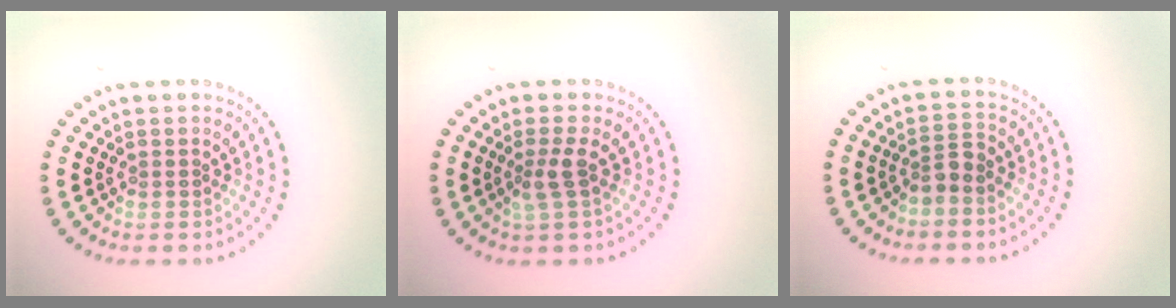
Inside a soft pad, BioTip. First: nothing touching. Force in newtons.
{"total": 1.9, "press": 1.4, "slide": 1.3}
{"total": 1.7, "press": 1.3, "slide": 1.1}